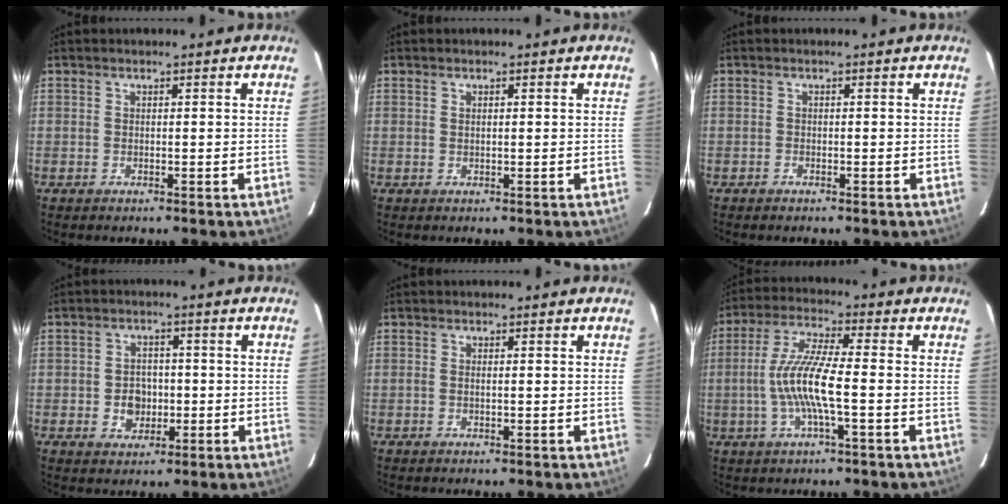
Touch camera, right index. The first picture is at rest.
{"total": 0.6, "force": [0.2, 0.2, 0.5], "torque": [-0.010, 0.002, 0.003]}
{"total": 0.5, "force": [-0.5, 0.2, 0.1], "torque": [-0.002, 0.002, -0.010]}
{"total": 4.8, "force": [-1.0, 4.1, 2.3], "torque": [-0.047, 0.009, -0.009]}
{"total": 0.6, "force": [-0.1, 0.0, 0.6], "torque": [-0.012, 0.001, -0.003]}
{"total": 10.5, "force": [-2.1, 0.9, 10.2], "torque": [-0.211, 0.002, -0.039]}